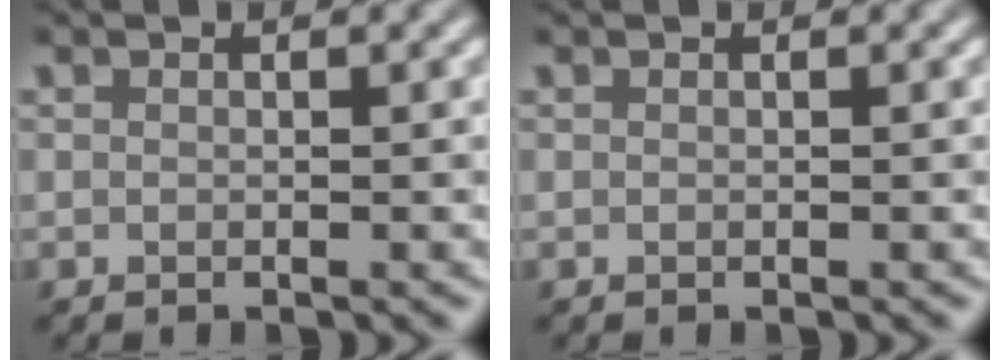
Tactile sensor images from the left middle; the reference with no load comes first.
{"total": 0.0}